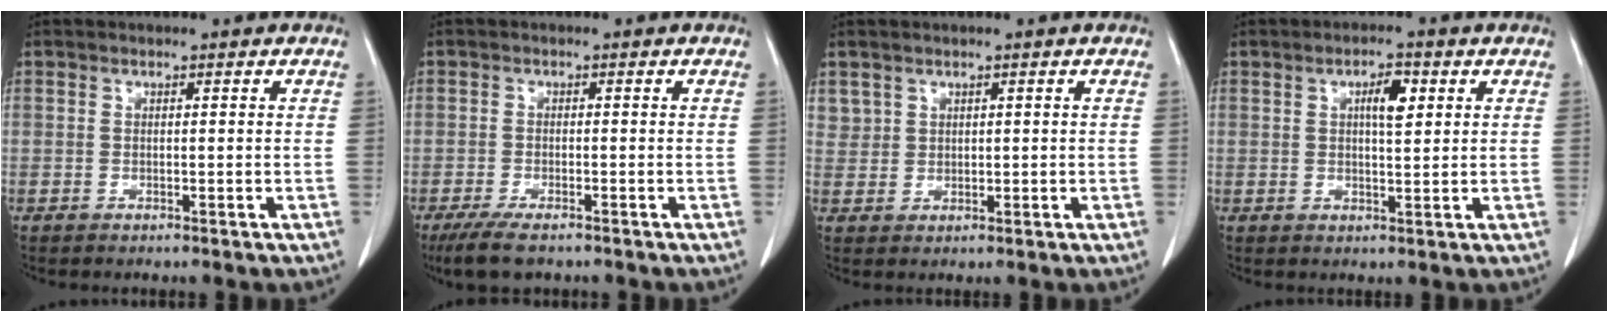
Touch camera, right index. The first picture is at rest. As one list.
[{"total": 4.9, "force": [-3.7, 1.5, 2.9], "torque": [-0.057, -0.010, -0.062]}, {"total": 2.4, "force": [1.3, 1.9, 0.1], "torque": [0.009, 0.005, 0.025]}, {"total": 3.9, "force": [1.3, 1.0, 3.5], "torque": [-0.060, 0.003, 0.022]}]